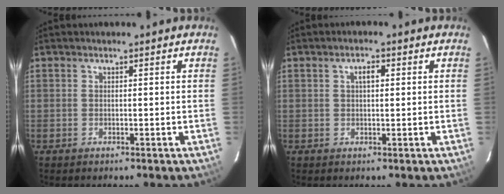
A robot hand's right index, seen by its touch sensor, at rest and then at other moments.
{"total": 2.1, "force": [0.6, 1.0, 1.7], "torque": [-0.030, 0.008, 0.010]}